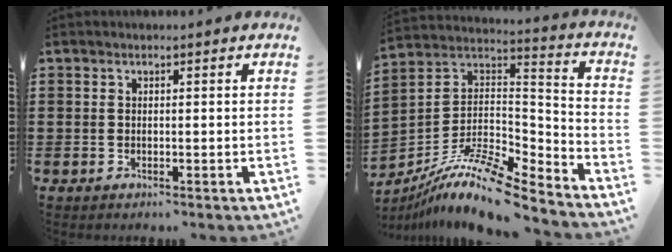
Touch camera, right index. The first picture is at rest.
{"total": 12.2, "force": [-9.8, 2.1, 7.0], "torque": [-0.136, 0.010, -0.191]}